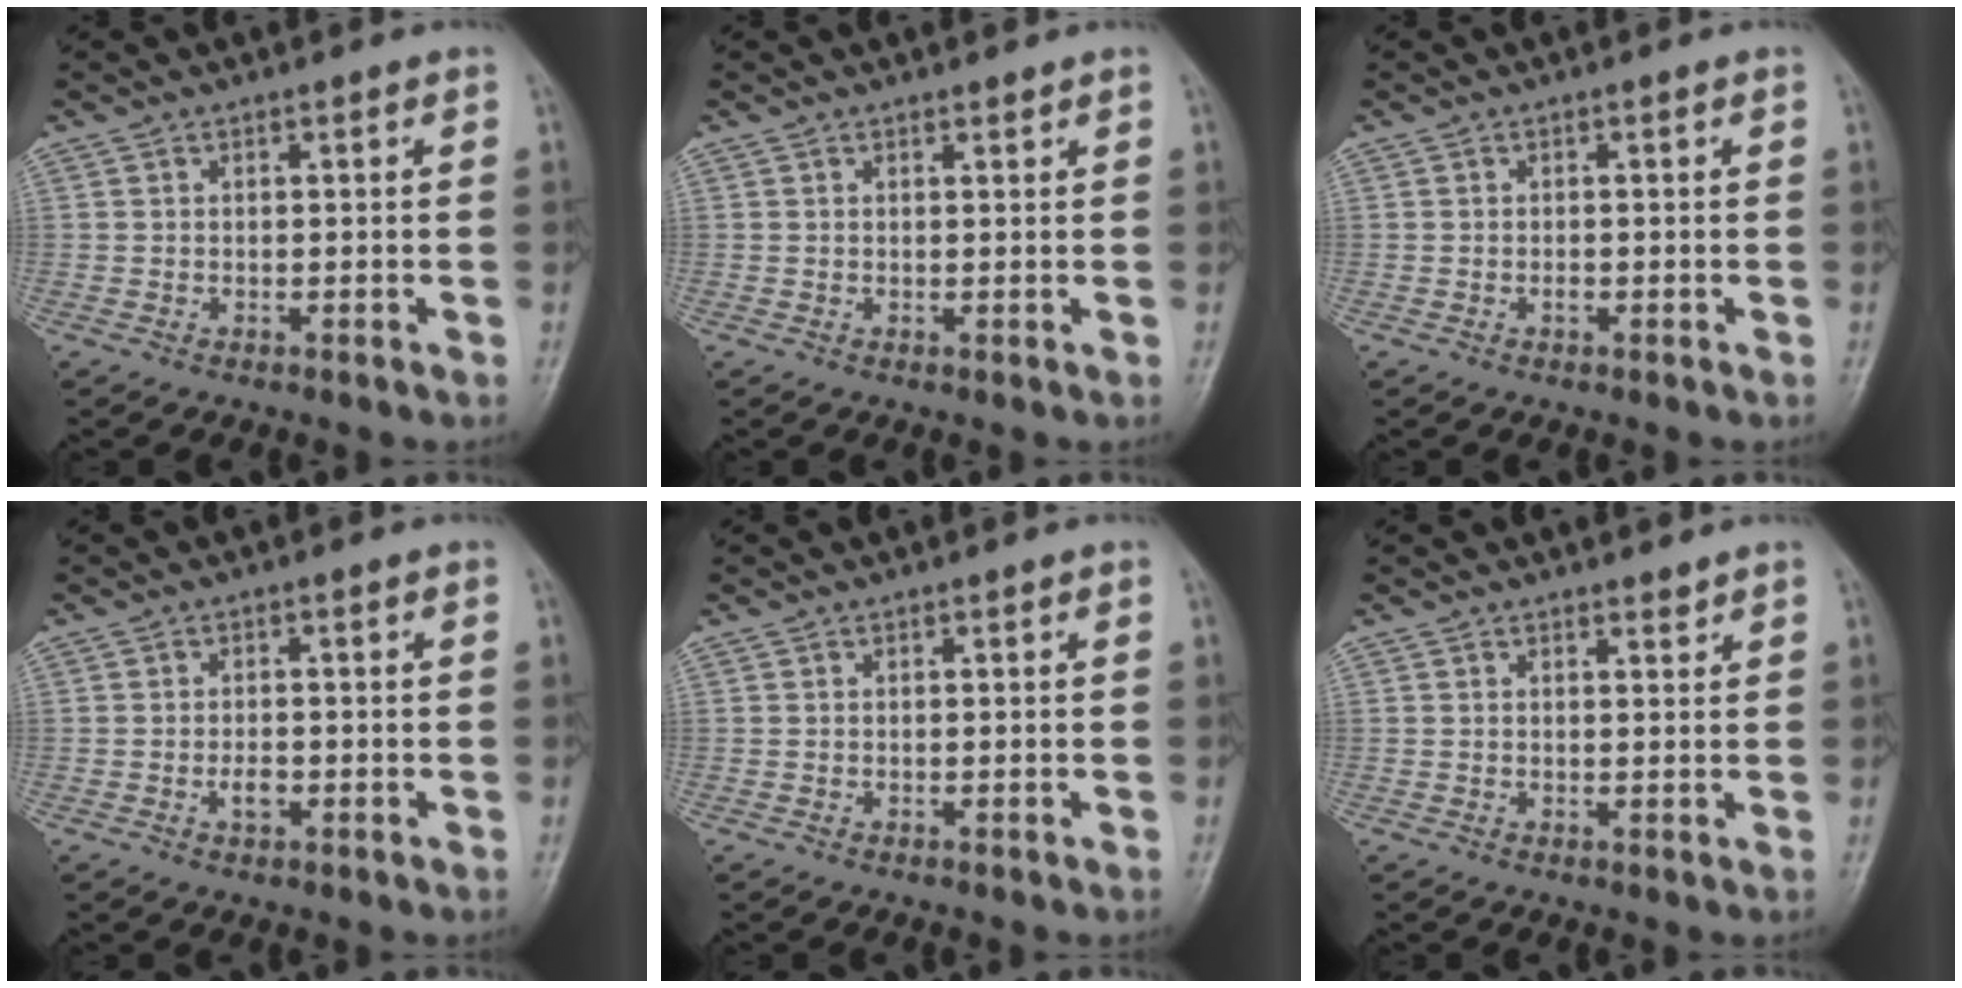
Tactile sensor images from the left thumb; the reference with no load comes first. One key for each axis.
{"total": 0.7, "fx": 0.6, "fy": 0.1, "fz": 0.2, "tx": -0.006, "ty": -0.006, "tz": 0.010}
{"total": 0.7, "fx": -0.2, "fy": 0.4, "fz": 0.5, "tx": -0.007, "ty": 0.000, "tz": -0.006}
{"total": 2.4, "fx": -0.8, "fy": 1.3, "fz": 1.8, "tx": -0.028, "ty": 0.004, "tz": -0.014}
{"total": 0.0}
{"total": 1.3, "fx": 1.2, "fy": 0.4, "fz": 0.4, "tx": -0.002, "ty": -0.010, "tz": 0.017}